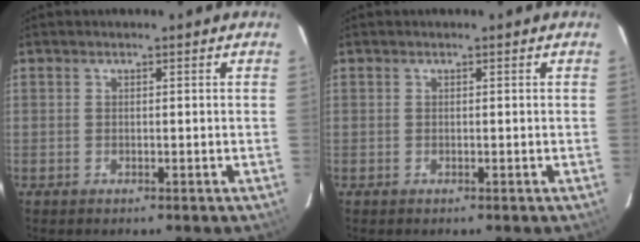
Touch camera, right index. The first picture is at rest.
{"total": 0.0}